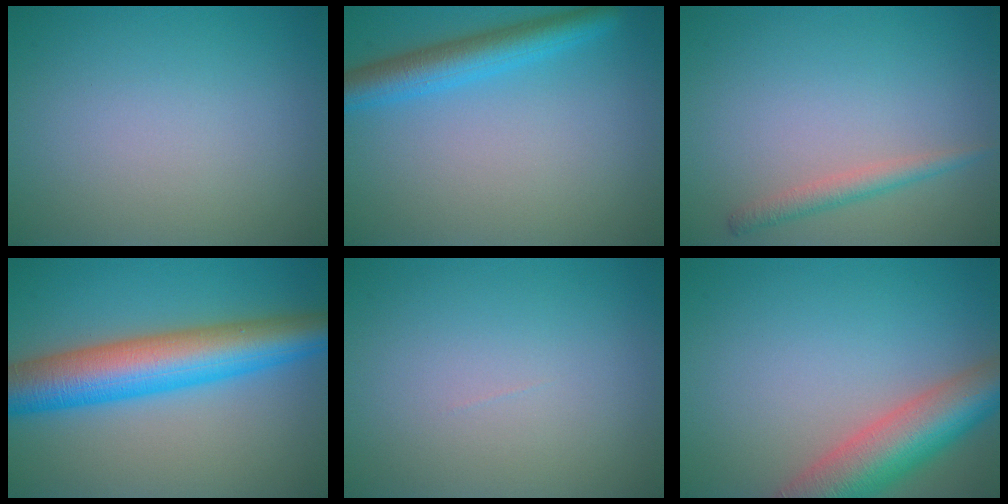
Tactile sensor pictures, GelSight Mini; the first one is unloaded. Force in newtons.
{"total": 4.3, "press": 4.3, "slide": 0.2}
{"total": 1.8, "press": 1.8, "slide": 0.1}
{"total": 9.6, "press": 9.6, "slide": 0.1}
{"total": 0.0}
{"total": 8.2, "press": 8.2, "slide": 0.6}